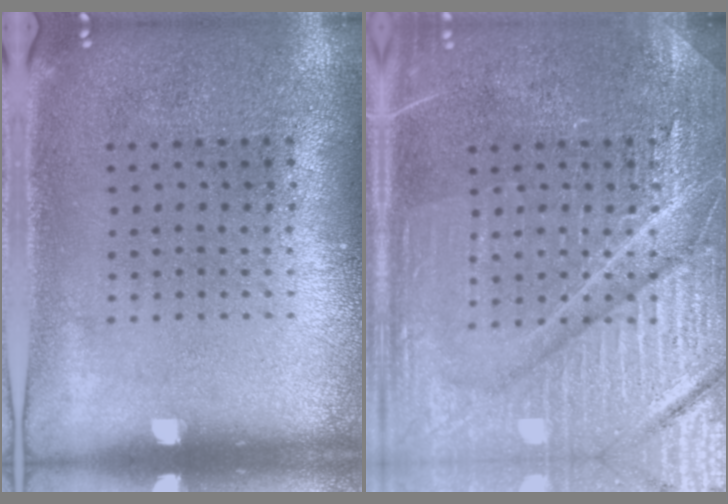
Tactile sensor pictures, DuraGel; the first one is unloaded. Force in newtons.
{"total": 4.5, "press": 4.5, "slide": 0.6}